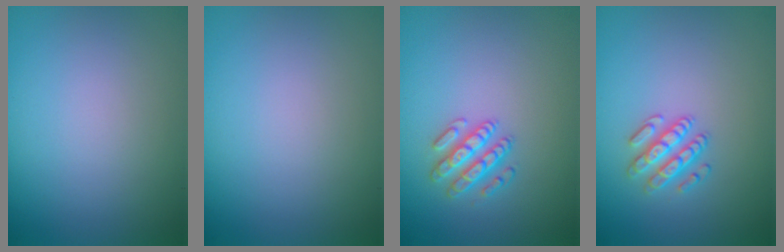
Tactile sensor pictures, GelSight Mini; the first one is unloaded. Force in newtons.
{"total": 0.0}
{"total": 2.6, "press": 2.6, "slide": 0.5}
{"total": 2.5, "press": 2.4, "slide": 0.6}